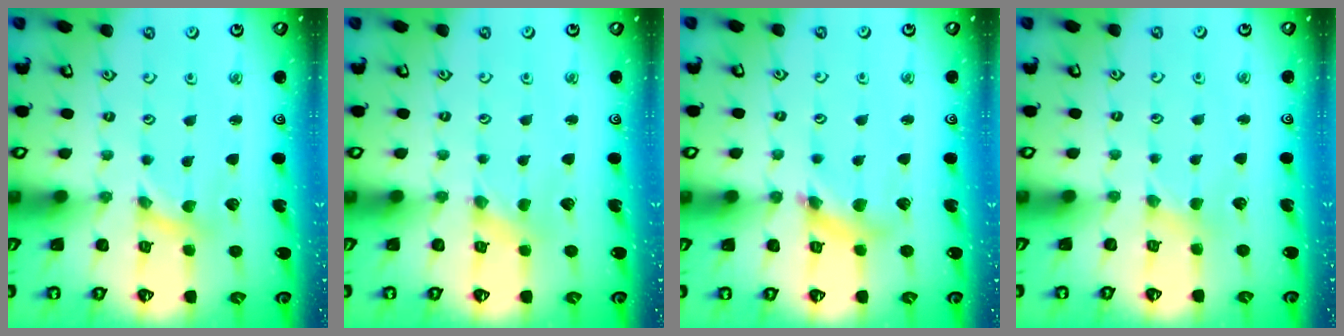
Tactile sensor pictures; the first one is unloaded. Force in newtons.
{"total": 0.0}
{"total": 7.9, "press": 7.8, "slide": 1.1}
{"total": 1.7, "press": 1.7, "slide": 0.2}